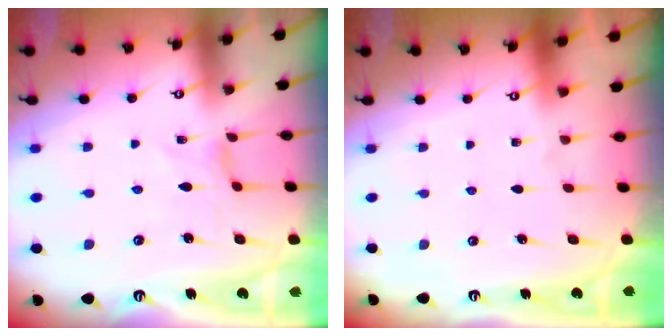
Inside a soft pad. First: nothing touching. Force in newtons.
{"total": 0.0}